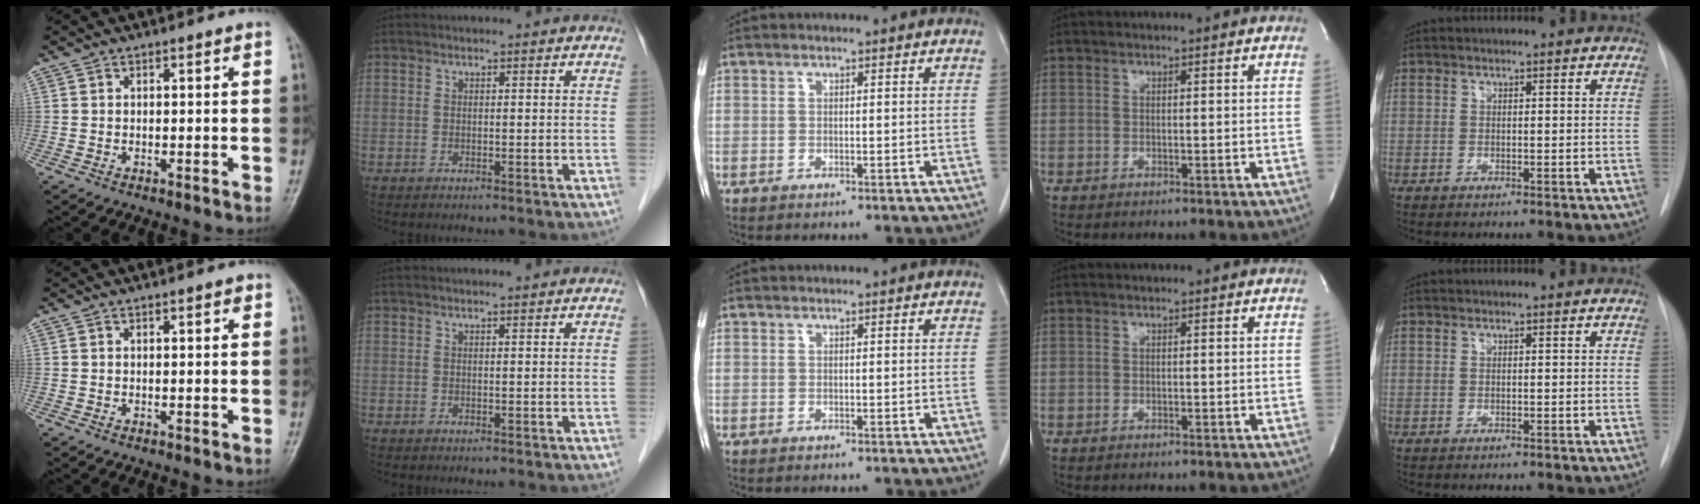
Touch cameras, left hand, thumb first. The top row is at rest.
{"thumb": {"total": 1.0, "force": [0.5, 0.3, 0.8], "torque": [-0.009, 0.001, 0.005]}, "index": {"total": 1.7, "force": [-1.7, -0.1, 0.1], "torque": [0.001, -0.013, -0.034]}}